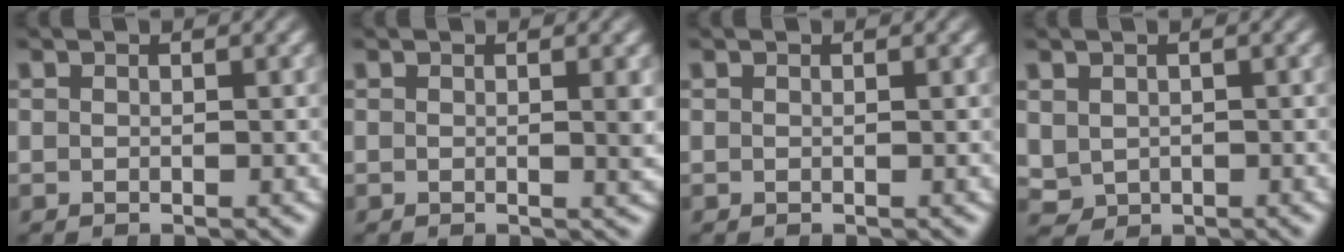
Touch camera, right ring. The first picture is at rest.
{"total": 1.1, "force": [0.2, 0.1, 1.1], "torque": [-0.015, -0.007, 0.003]}
{"total": 0.0}
{"total": 2.8, "force": [0.2, 2.6, 1.0], "torque": [-0.044, -0.024, 0.020]}